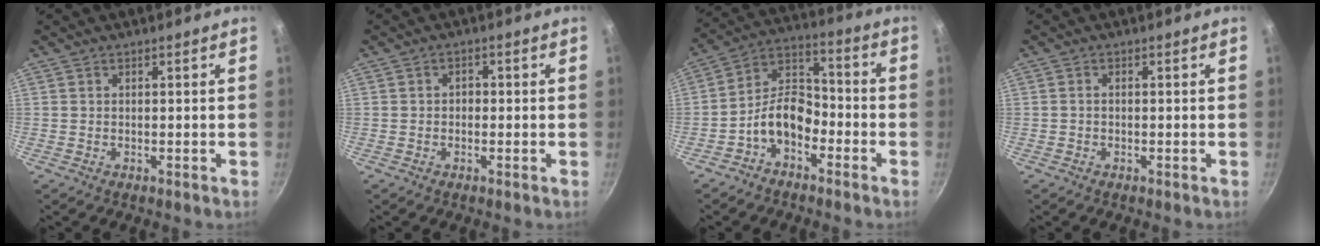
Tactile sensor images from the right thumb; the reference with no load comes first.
{"total": 1.5, "force": [-0.3, 1.2, 0.8], "torque": [-0.008, 0.005, -0.008]}
{"total": 9.8, "force": [-4.5, 6.2, 6.0], "torque": [-0.084, 0.059, -0.098]}
{"total": 0.7, "force": [-0.3, 0.5, 0.4], "torque": [-0.008, 0.005, -0.005]}